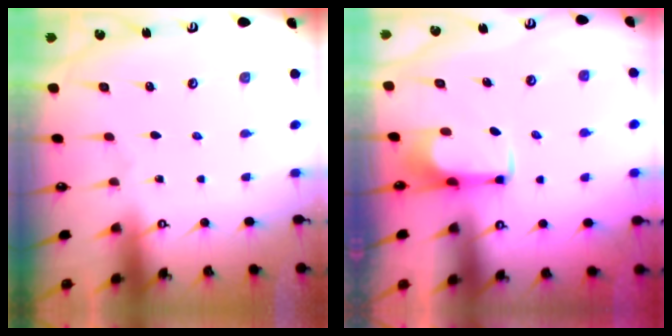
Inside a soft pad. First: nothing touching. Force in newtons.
{"total": 2.0, "press": 1.9, "slide": 0.4}